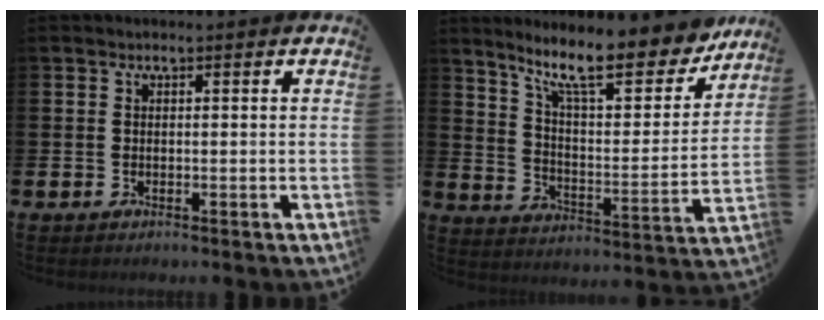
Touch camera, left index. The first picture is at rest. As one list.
[{"total": 12.4, "force": [10.2, 3.1, 6.4], "torque": [-0.135, -0.061, 0.173]}]